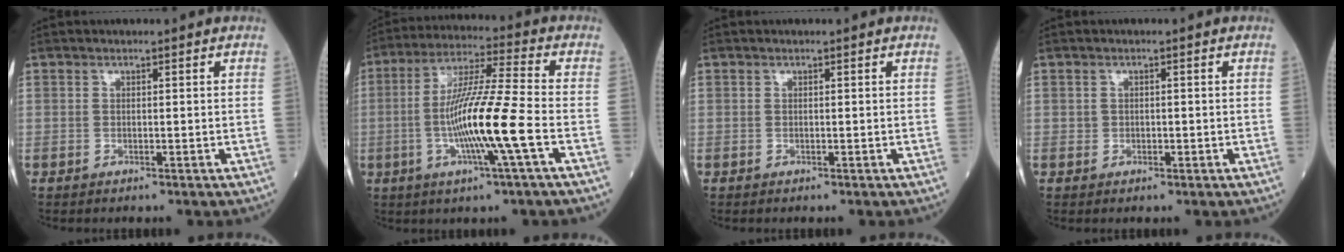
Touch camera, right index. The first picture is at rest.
{"total": 13.2, "force": [-3.3, -0.8, 12.8], "torque": [-0.240, -0.008, -0.068]}
{"total": 0.0}
{"total": 0.9, "force": [0.0, 0.8, 0.3], "torque": [-0.005, 0.003, 0.004]}